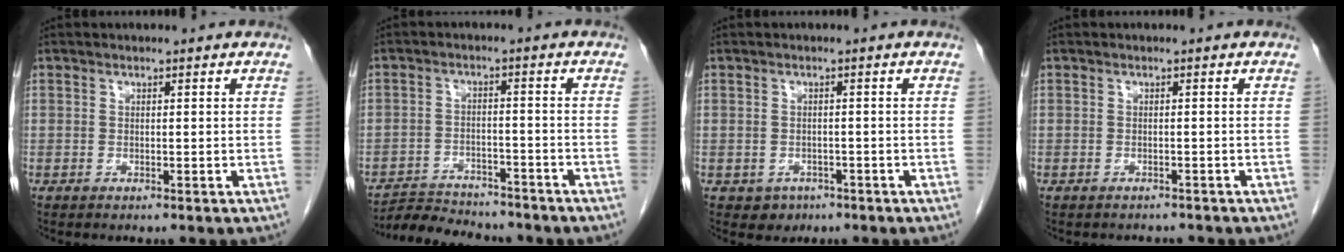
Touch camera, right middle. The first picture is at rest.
{"total": 9.3, "force": [-8.8, 2.1, 1.9], "torque": [-0.030, 0.008, -0.133]}
{"total": 2.2, "force": [-1.2, 1.8, 0.3], "torque": [-0.009, 0.006, -0.011]}
{"total": 2.7, "force": [-2.5, 0.9, 0.2], "torque": [-0.005, -0.004, -0.032]}